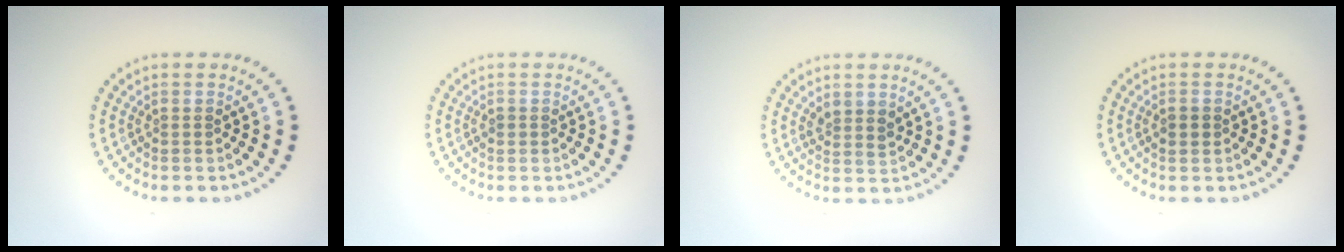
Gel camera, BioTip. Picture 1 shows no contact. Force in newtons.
{"total": 0.7, "press": 0.7, "slide": 0.1}
{"total": 1.6, "press": 1.3, "slide": 0.9}
{"total": 1.1, "press": 1.1, "slide": 0.1}